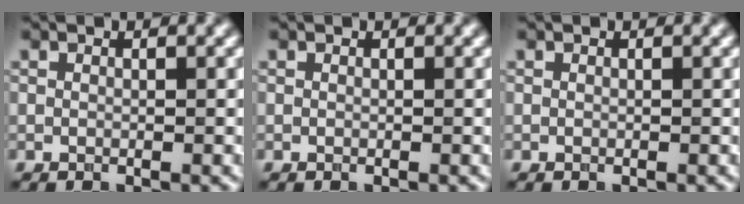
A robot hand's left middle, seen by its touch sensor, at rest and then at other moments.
{"total": 0.0}
{"total": 0.0}